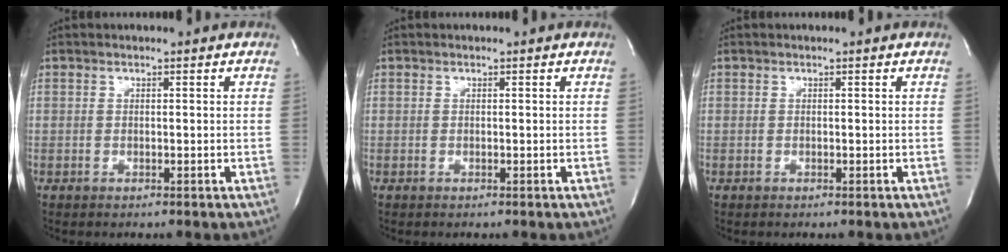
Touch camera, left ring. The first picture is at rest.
{"total": 0.0}
{"total": 0.0}